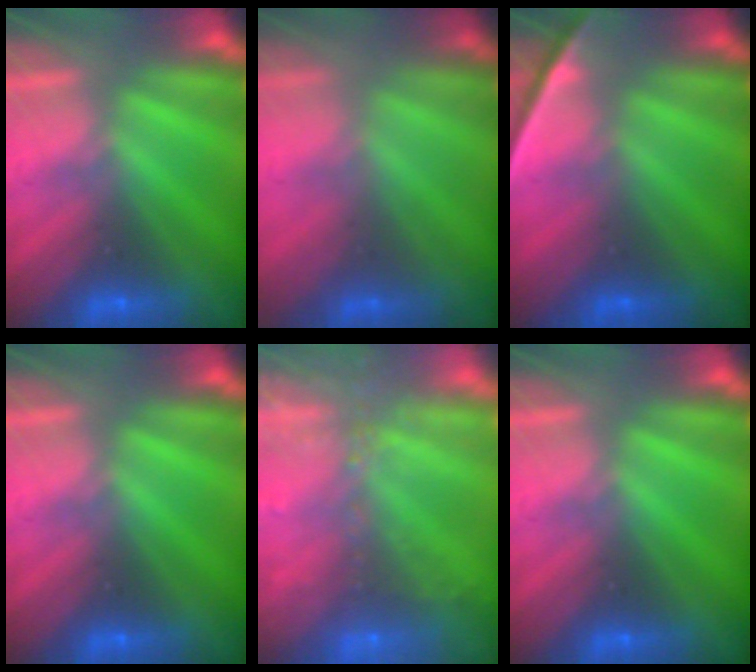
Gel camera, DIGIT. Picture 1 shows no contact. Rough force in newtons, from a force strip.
{"total": 1.6}
{"total": 2.2}
{"total": 0.0}
{"total": 5.9}
{"total": 0.0}